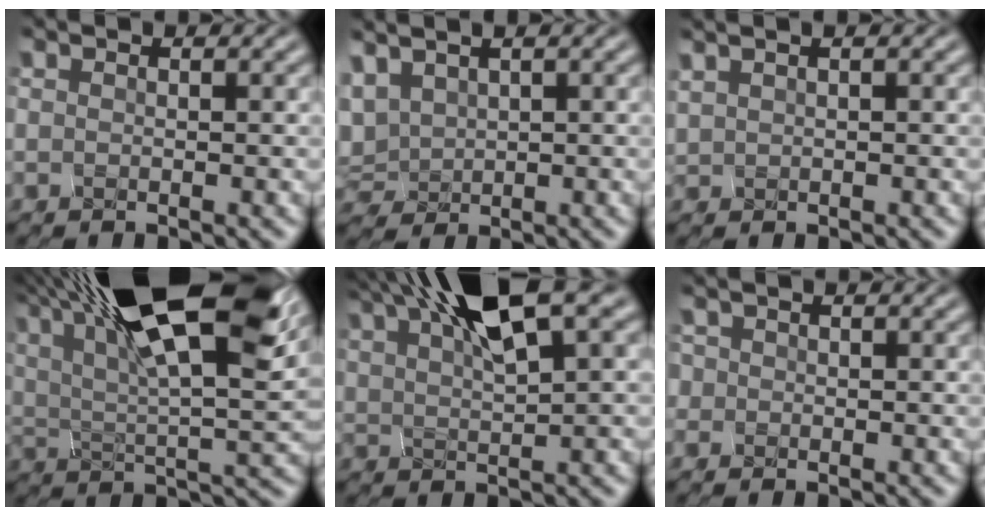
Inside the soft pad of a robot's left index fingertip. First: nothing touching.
{"total": 1.9, "force": [1.8, 0.6, -0.2], "torque": [-0.024, 0.007, 0.063]}
{"total": 1.6, "force": [1.5, 0.4, 0.5], "torque": [-0.003, 0.010, 0.020]}
{"total": 16.1, "force": [9.1, 5.0, 12.4], "torque": [-0.216, 0.027, 0.156]}
{"total": 6.9, "force": [4.5, 1.1, 5.1], "torque": [-0.091, 0.022, 0.097]}
{"total": 1.2, "force": [-0.4, -0.1, -1.1], "torque": [0.011, -0.004, 0.012]}